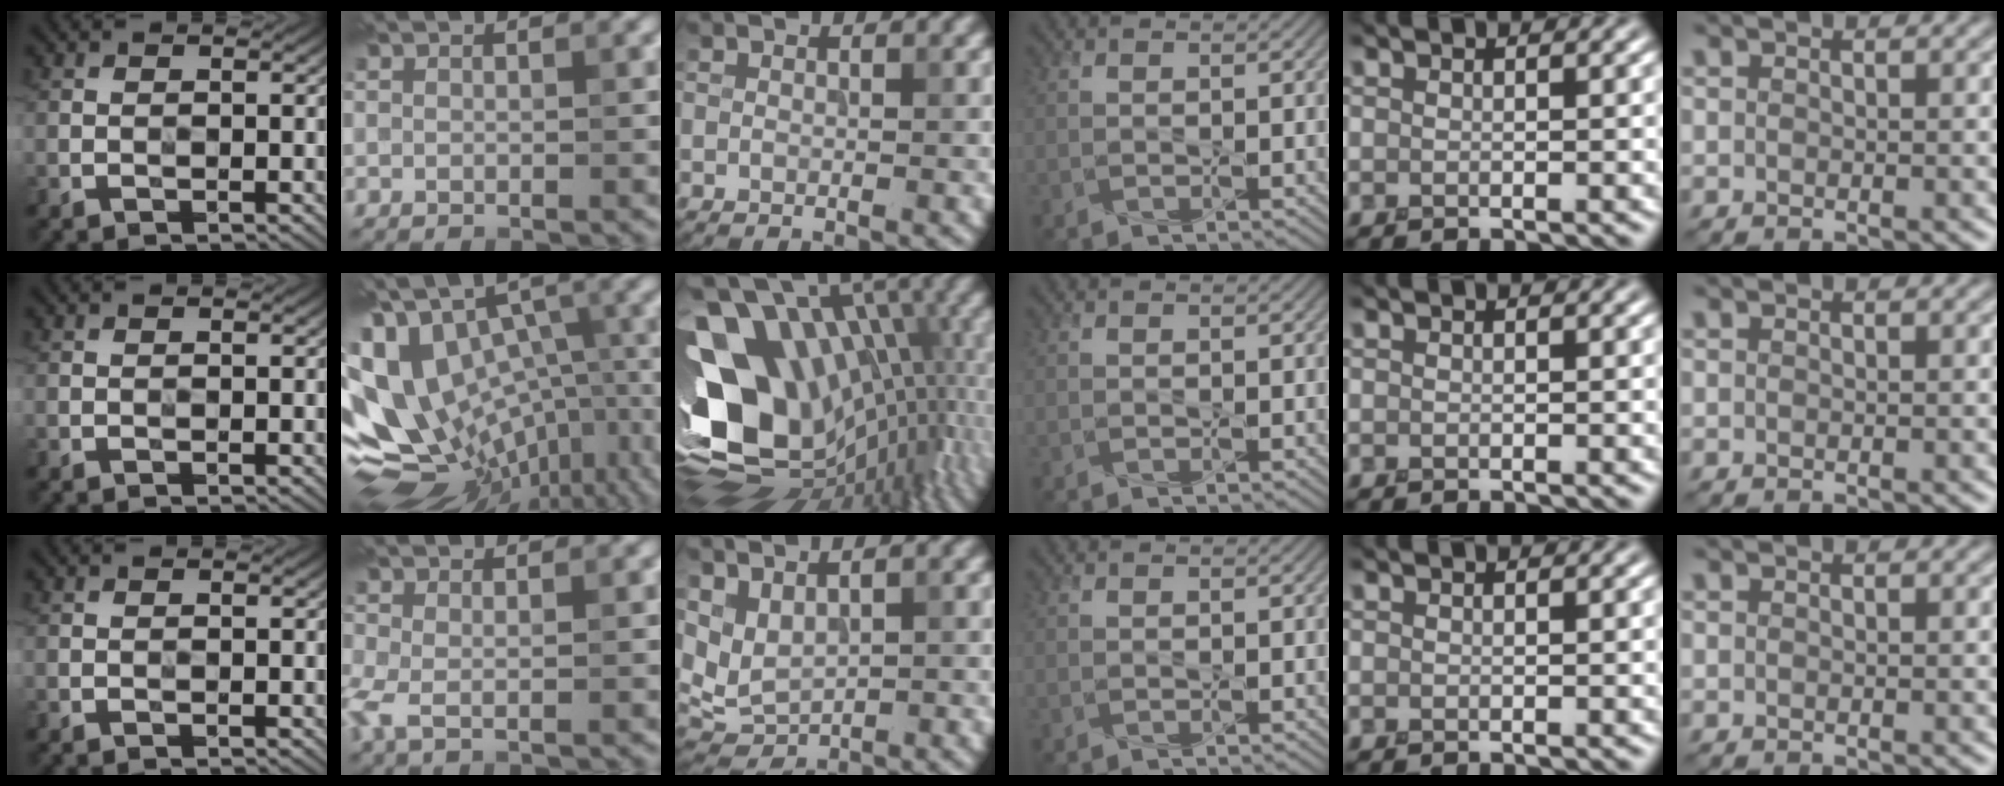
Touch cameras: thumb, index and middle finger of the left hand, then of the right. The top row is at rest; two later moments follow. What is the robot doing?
{"motion": "press", "object": "button"}